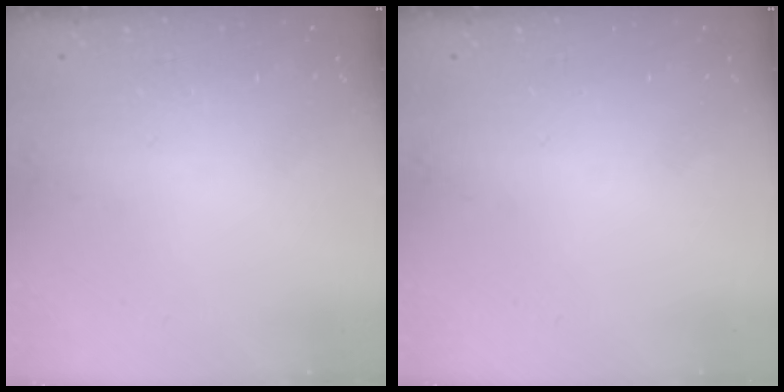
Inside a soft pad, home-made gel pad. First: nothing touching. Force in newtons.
{"total": 0.0}